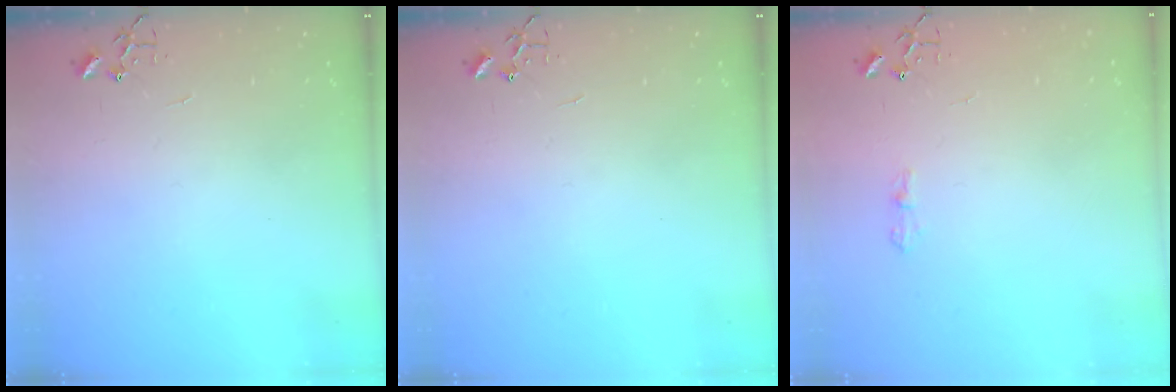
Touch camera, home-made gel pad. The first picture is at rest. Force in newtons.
{"total": 0.0}
{"total": 6.1, "press": 6.1, "slide": 0.6}